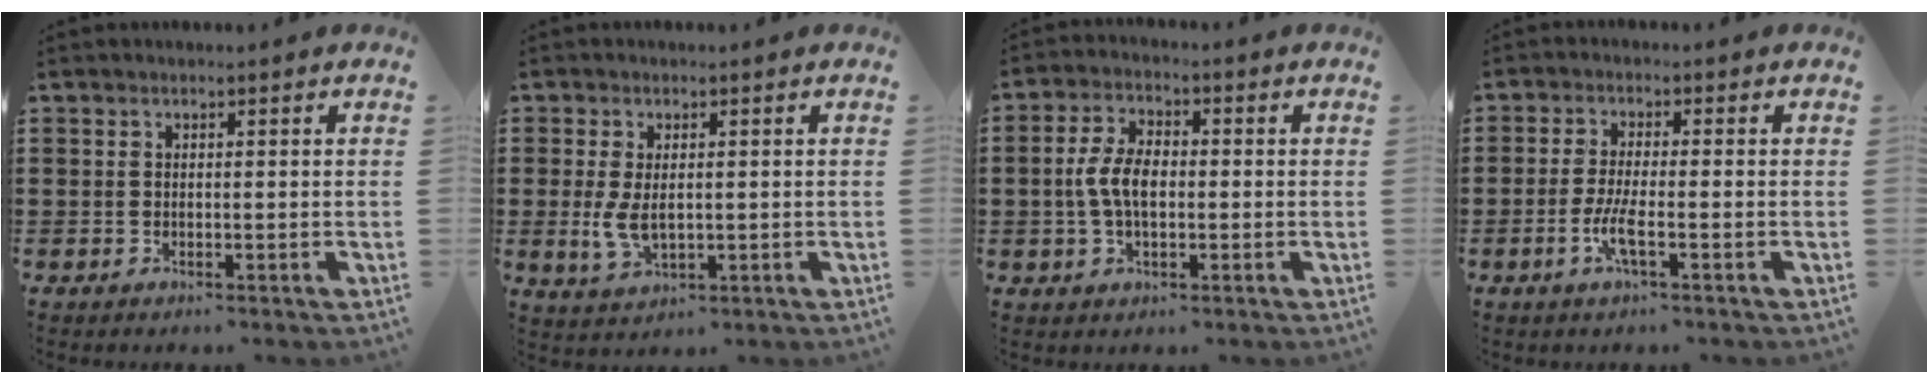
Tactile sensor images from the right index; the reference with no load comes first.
{"total": 4.3, "force": [0.0, 2.1, 3.7], "torque": [-0.092, -0.004, -0.005]}
{"total": 6.0, "force": [-0.5, 3.1, 5.1], "torque": [-0.121, -0.002, -0.017]}
{"total": 4.3, "force": [-1.6, 0.7, 3.9], "torque": [-0.087, -0.008, -0.036]}